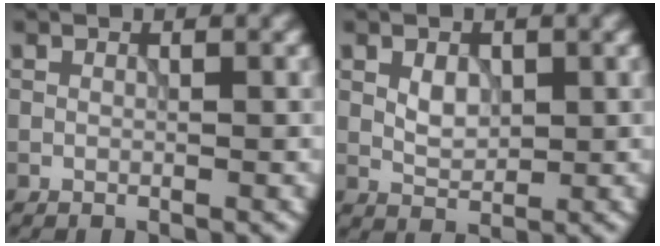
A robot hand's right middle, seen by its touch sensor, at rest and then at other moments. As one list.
[{"total": 1.9, "force": [0.3, 1.4, 1.4], "torque": [-0.027, -0.004, 0.005]}]